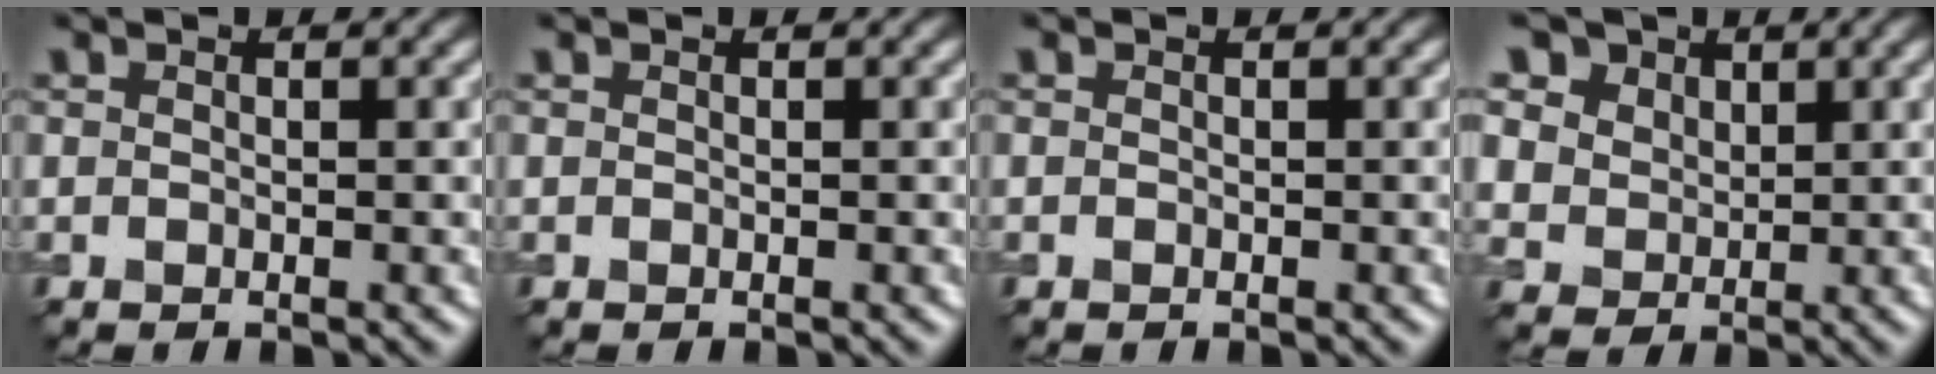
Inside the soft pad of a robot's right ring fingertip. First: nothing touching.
{"total": 0.0}
{"total": 0.0}
{"total": 10.7, "force": [6.3, 7.6, 4.2], "torque": [-0.121, 0.021, 0.101]}